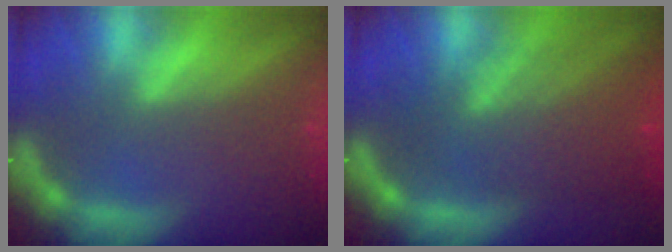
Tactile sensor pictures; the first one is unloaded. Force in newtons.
{"total": 8.1}